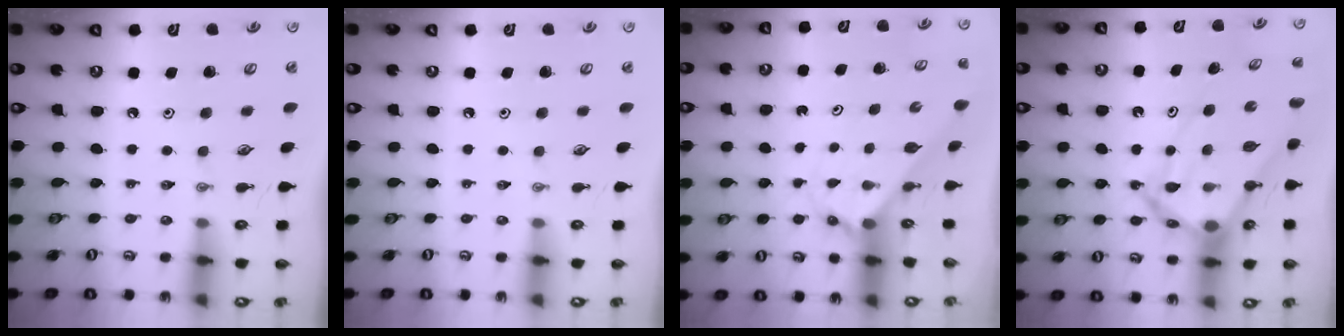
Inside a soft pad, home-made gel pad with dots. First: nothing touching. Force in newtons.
{"total": 0.0}
{"total": 2.6, "press": 2.6, "slide": 0.3}
{"total": 13.5, "press": 13.5, "slide": 1.1}